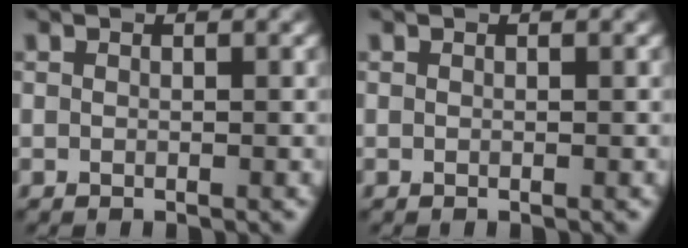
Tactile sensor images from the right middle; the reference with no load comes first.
{"total": 0.0}